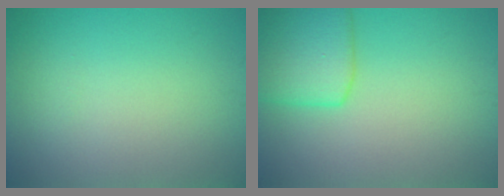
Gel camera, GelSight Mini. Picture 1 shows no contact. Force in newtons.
{"total": 5.0, "press": 5.0, "slide": 0.3}